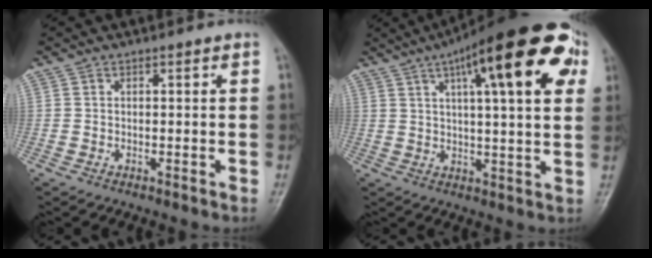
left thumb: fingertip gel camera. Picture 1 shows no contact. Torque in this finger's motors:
{"motor_torque": [0.83, 0.88, 1.75, -1.02, 0.25]}